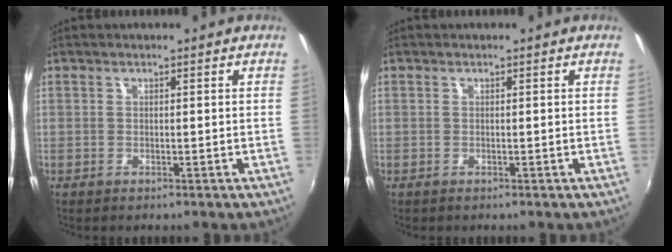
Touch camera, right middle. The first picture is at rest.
{"total": 0.0}